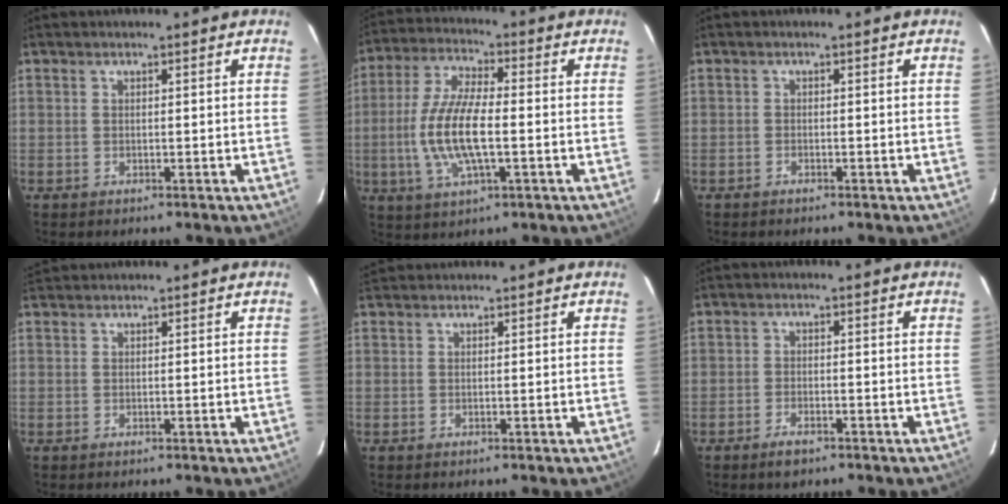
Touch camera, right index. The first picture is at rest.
{"total": 12.6, "force": [-1.8, 4.0, 11.8], "torque": [-0.247, -0.001, -0.037]}
{"total": 0.5, "force": [-0.5, 0.1, 0.1], "torque": [-0.001, 0.001, -0.010]}
{"total": 1.4, "force": [1.4, 0.3, 0.1], "torque": [0.001, 0.010, 0.027]}
{"total": 2.3, "force": [2.1, 0.8, 0.4], "torque": [-0.005, 0.016, 0.039]}
{"total": 2.7, "force": [-2.0, 1.0, 1.6], "torque": [-0.039, -0.002, -0.038]}